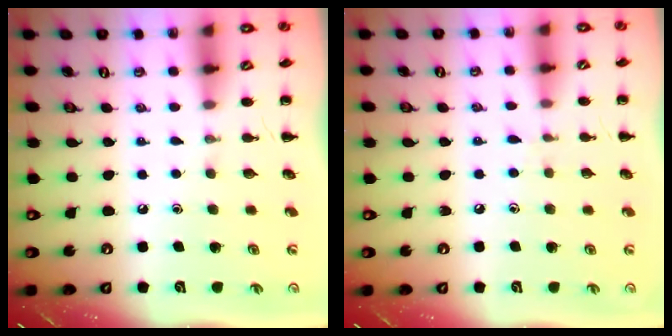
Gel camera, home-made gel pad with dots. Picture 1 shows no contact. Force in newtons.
{"total": 4.0, "press": 3.5, "slide": 1.8}